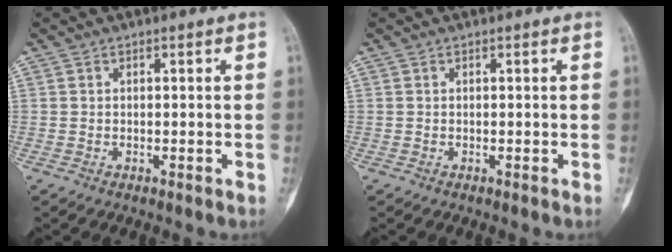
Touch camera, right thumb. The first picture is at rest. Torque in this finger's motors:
{"motor_torque": [0.00, 0.00, 0.06, 0.02, 0.00]}